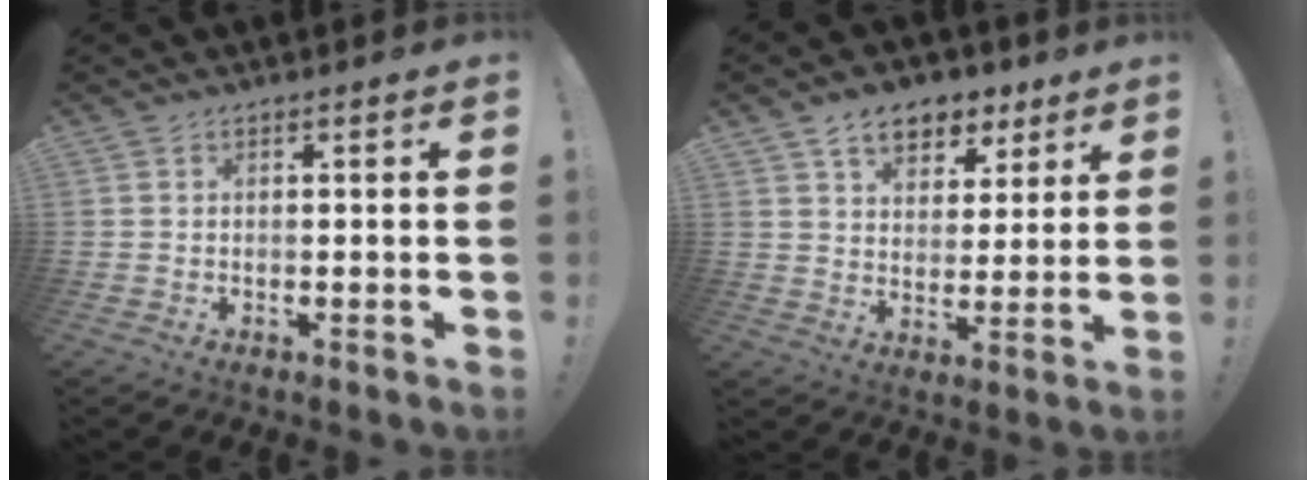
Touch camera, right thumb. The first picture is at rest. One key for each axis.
{"total": 10.2, "fx": 6.4, "fy": 6.5, "fz": 4.6, "tx": -0.062, "ty": -0.034, "tz": 0.120}